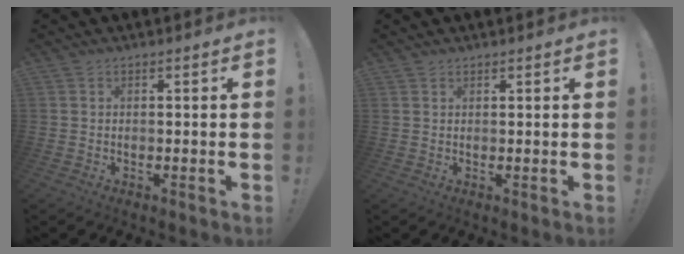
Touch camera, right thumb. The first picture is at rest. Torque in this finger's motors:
{"motor_torque": [-0.13, 0.18, 0.53, 0.58, 0.01]}